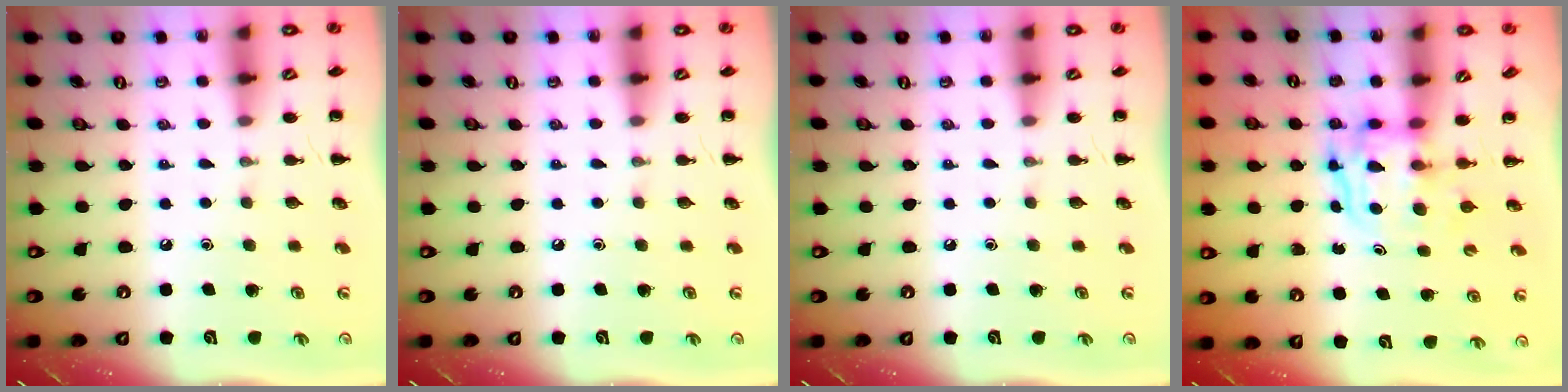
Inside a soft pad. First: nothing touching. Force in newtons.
{"total": 0.0}
{"total": 0.0}
{"total": 3.6, "press": 3.6, "slide": 0.4}